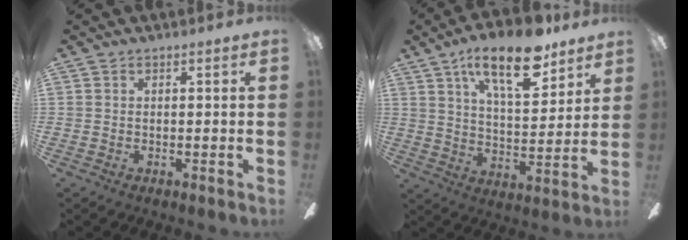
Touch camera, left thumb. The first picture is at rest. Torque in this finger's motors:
{"motor_torque": [0.36, 0.55, 1.66, -1.11, 0.39]}